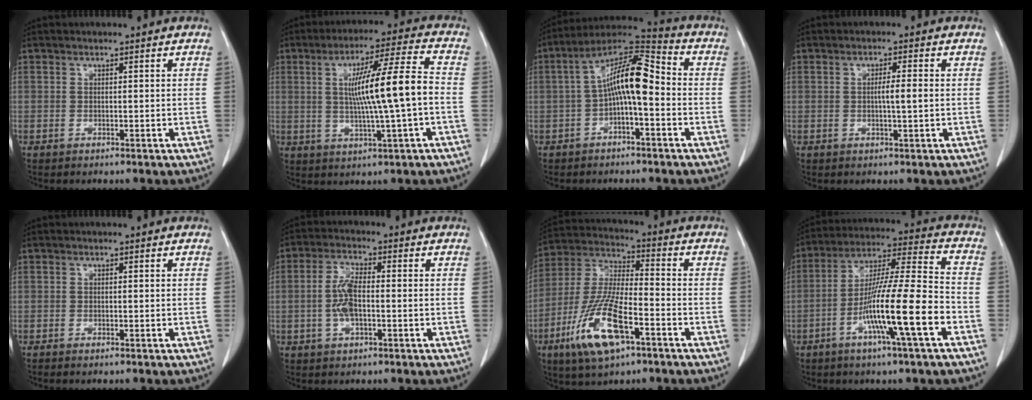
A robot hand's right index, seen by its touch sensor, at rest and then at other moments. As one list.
[{"total": 12.4, "force": [-0.2, -0.3, 12.4], "torque": [-0.210, 0.009, -0.001]}, {"total": 11.1, "force": [-0.9, 2.9, 10.6], "torque": [-0.193, 0.040, -0.018]}, {"total": 2.8, "force": [0.0, 0.1, 2.8], "torque": [-0.050, 0.000, -0.001]}, {"total": 0.7, "force": [-0.6, 0.0, 0.4], "torque": [-0.011, -0.002, -0.009]}, {"total": 5.4, "force": [-0.8, 1.8, 5.0], "torque": [-0.112, 0.006, -0.018]}, {"total": 14.7, "force": [-6.9, 3.8, 12.3], "torque": [-0.262, -0.014, -0.126]}, {"total": 15.7, "force": [-6.1, -0.3, 14.4], "torque": [-0.261, -0.004, -0.111]}]